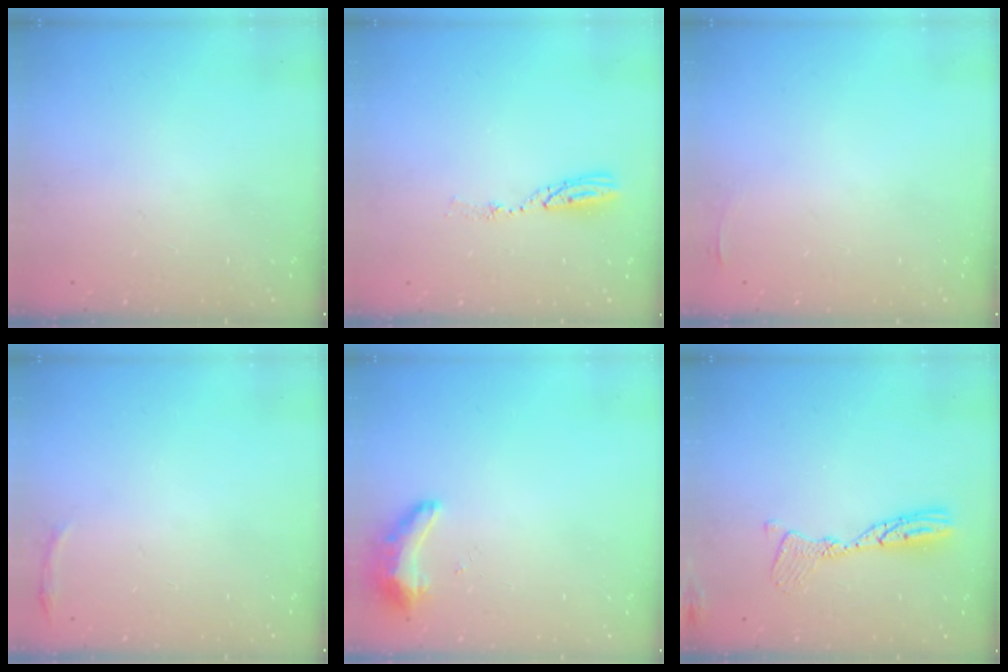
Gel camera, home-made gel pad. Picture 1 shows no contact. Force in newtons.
{"total": 5.2, "press": 5.2, "slide": 0.3}
{"total": 3.3, "press": 2.7, "slide": 1.8}
{"total": 3.0, "press": 1.9, "slide": 2.3}
{"total": 8.8, "press": 8.7, "slide": 1.3}
{"total": 10.8, "press": 10.8, "slide": 1.0}